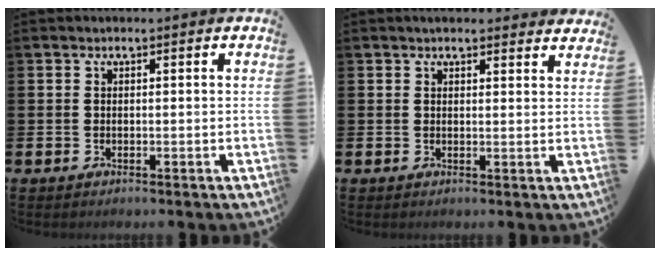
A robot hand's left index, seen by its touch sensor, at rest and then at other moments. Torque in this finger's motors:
{"motor_torque": [0.53, -0.58, 0.08, -0.01]}